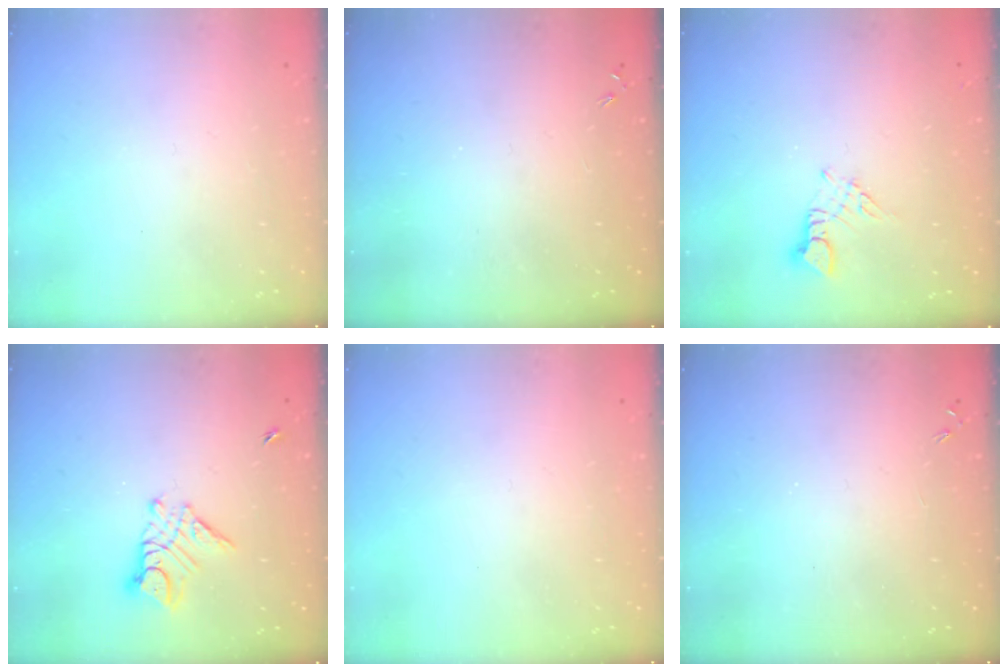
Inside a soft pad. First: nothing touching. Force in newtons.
{"total": 0.0}
{"total": 2.9, "press": 2.9, "slide": 0.3}
{"total": 8.8, "press": 8.8, "slide": 0.5}
{"total": 0.0}
{"total": 0.0}